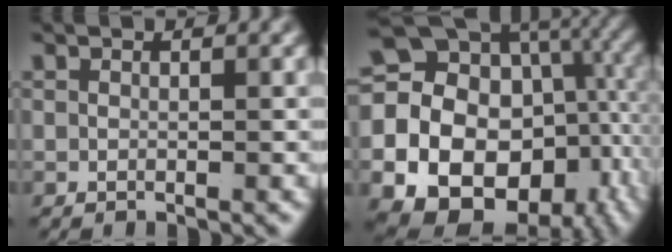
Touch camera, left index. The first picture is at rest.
{"total": 26.4, "force": [-4.2, 22.3, 13.4], "torque": [-0.316, -0.094, -0.061]}